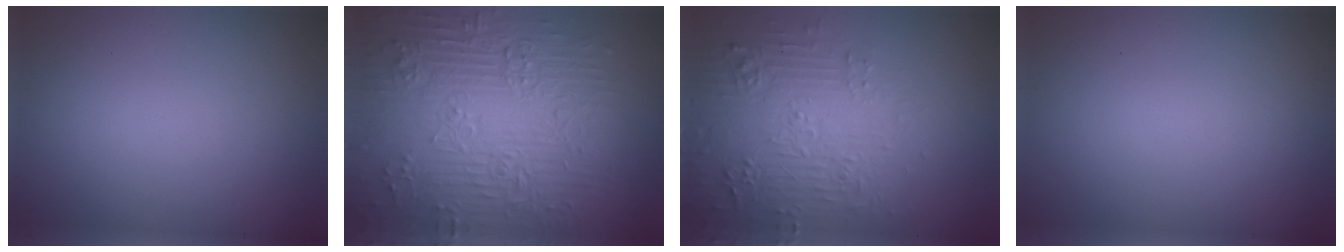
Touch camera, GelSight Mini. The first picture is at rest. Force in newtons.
{"total": 11.0, "press": 7.5, "slide": 8.0}
{"total": 4.6, "press": 4.4, "slide": 1.4}
{"total": 0.0}